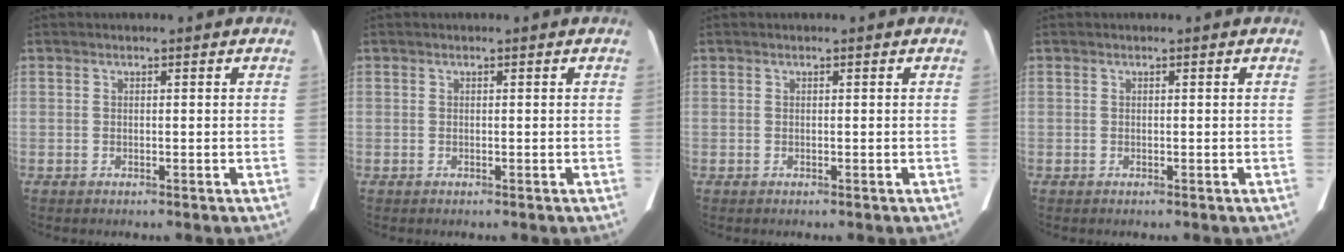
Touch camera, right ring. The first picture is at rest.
{"total": 0.0}
{"total": 0.0}
{"total": 0.0}